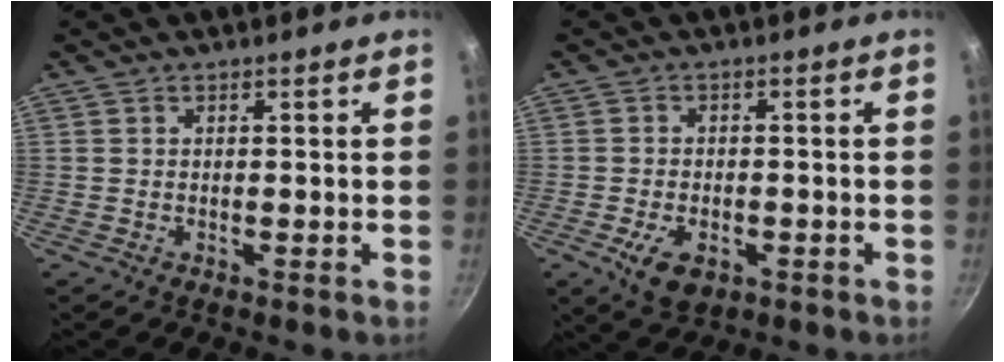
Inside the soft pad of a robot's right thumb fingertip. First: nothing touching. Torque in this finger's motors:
{"motor_torque": [-0.20, 0.26, -0.01, 0.01, 0.15]}